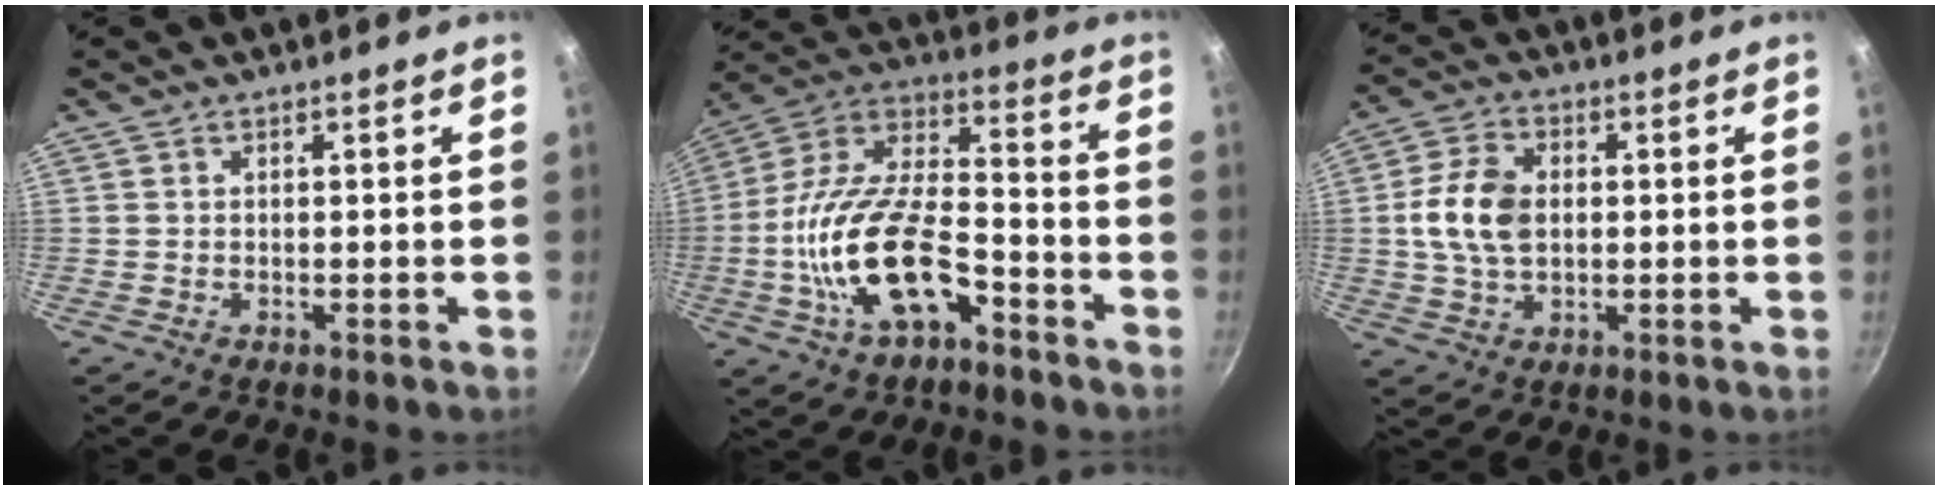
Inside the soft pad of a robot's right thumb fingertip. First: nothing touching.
{"total": 20.0, "force": [-7.7, 9.6, 15.8], "torque": [-0.285, 0.050, -0.152]}
{"total": 10.0, "force": [0.5, 6.6, 7.5], "torque": [-0.135, 0.013, 0.003]}